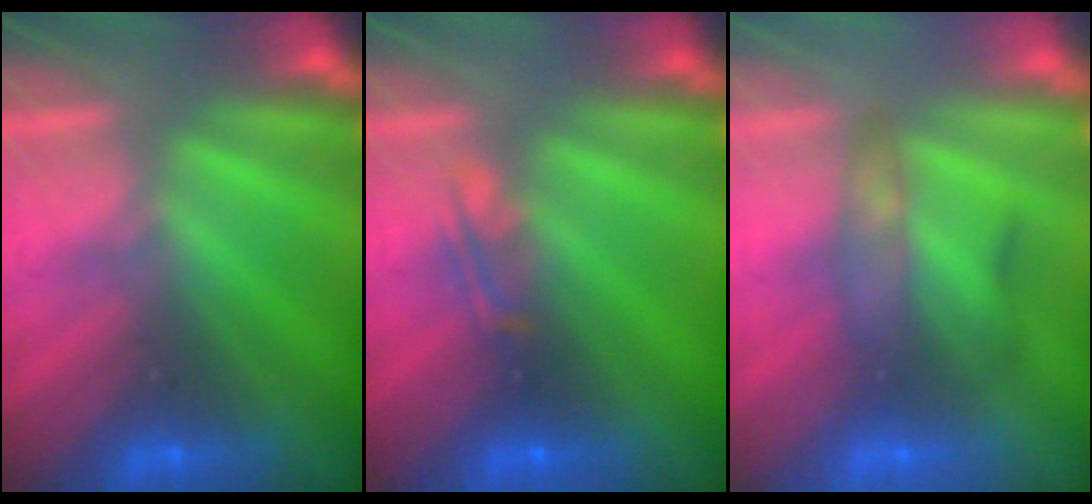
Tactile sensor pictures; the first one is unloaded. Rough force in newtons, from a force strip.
{"total": 2.3}
{"total": 2.2}